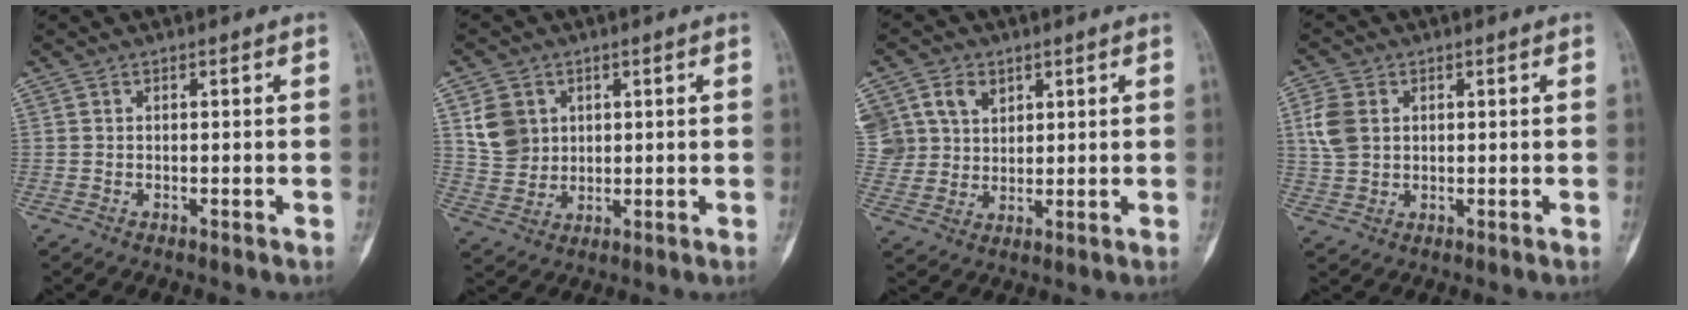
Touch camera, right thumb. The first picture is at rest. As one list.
[{"total": 7.4, "force": [2.5, 6.2, 3.2], "torque": [-0.041, -0.007, 0.057]}, {"total": 12.7, "force": [5.3, 10.4, 5.0], "torque": [-0.099, 0.007, 0.113]}, {"total": 6.2, "force": [1.4, 4.6, 3.9], "torque": [-0.083, 0.002, 0.030]}]